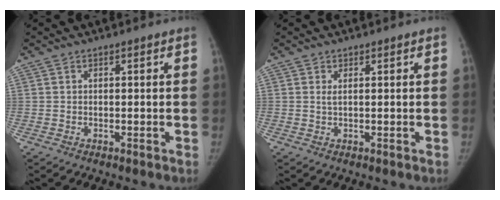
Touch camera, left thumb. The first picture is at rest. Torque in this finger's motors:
{"motor_torque": [0.87, -0.15, 0.43, -0.32, 0.00]}